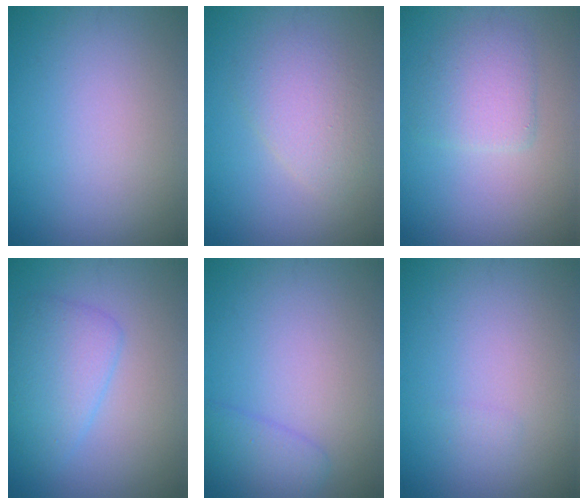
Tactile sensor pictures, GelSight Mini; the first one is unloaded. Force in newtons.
{"total": 3.0, "press": 3.0, "slide": 0.2}
{"total": 2.9, "press": 2.9, "slide": 0.3}
{"total": 3.7, "press": 3.7, "slide": 0.1}
{"total": 2.2, "press": 2.2, "slide": 0.1}
{"total": 0.5, "press": 0.5, "slide": 0.0}